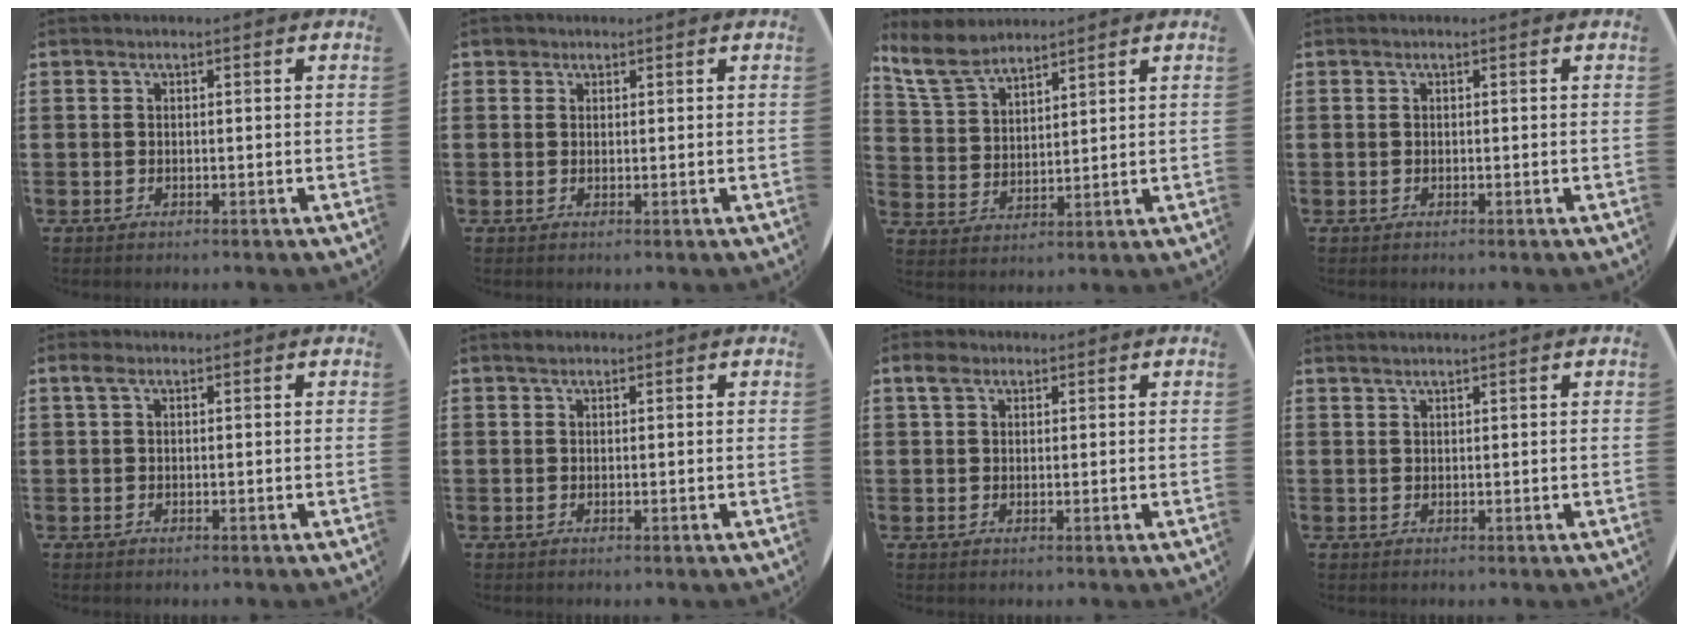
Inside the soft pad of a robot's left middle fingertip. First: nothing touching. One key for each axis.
{"total": 1.1, "fx": 0.9, "fy": 0.6, "fz": 0.0, "tx": 0.007, "ty": 0.000, "tz": 0.015}
{"total": 6.8, "fx": 5.9, "fy": 2.2, "fz": 2.5, "tx": -0.066, "ty": -0.011, "tz": 0.112}
{"total": 0.0}
{"total": 1.0, "fx": 0.5, "fy": 0.5, "fz": 0.7, "tx": -0.014, "ty": 0.006, "tz": 0.007}
{"total": 0.6, "fx": 0.5, "fy": 0.3, "fz": 0.1, "tx": 0.007, "ty": -0.001, "tz": 0.007}
{"total": 2.2, "fx": 1.6, "fy": 1.3, "fz": 0.9, "tx": -0.004, "ty": 0.000, "tz": 0.026}
{"total": 0.7, "fx": 0.7, "fy": -0.2, "fz": 0.0, "tx": 0.002, "ty": 0.000, "tz": 0.014}